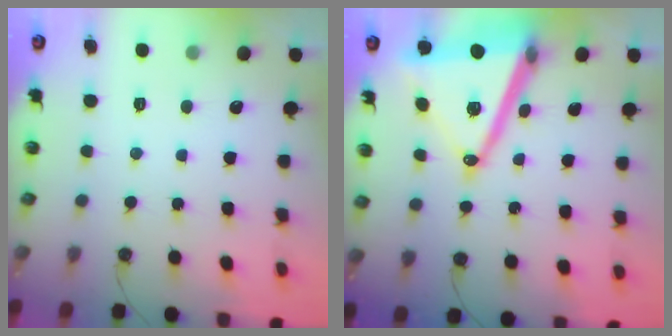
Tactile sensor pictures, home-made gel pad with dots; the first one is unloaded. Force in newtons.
{"total": 21.9, "press": 21.6, "slide": 3.7}